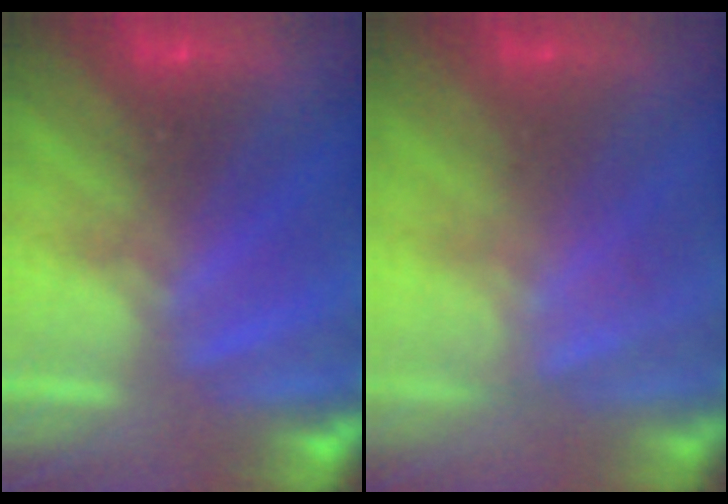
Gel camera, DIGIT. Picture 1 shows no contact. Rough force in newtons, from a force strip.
{"total": 2.8}